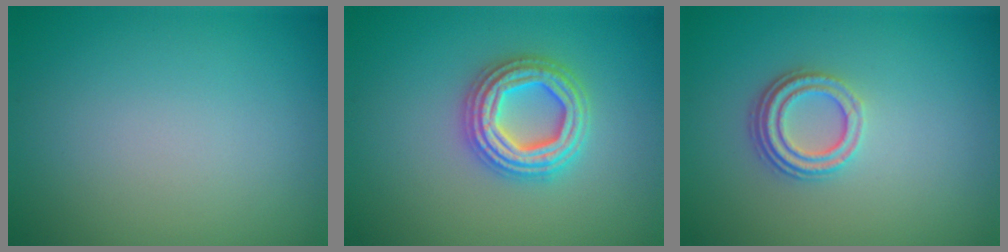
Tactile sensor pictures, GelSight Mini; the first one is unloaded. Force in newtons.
{"total": 4.7, "press": 4.6, "slide": 0.7}
{"total": 3.2, "press": 2.4, "slide": 2.1}